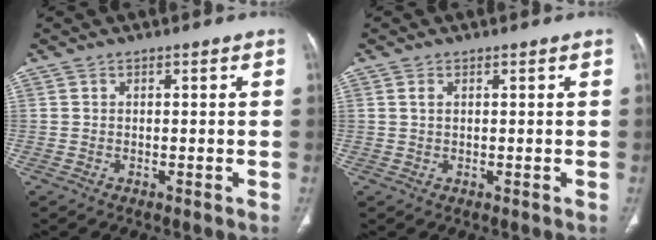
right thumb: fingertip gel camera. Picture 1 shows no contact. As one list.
[{"total": 1.2, "force": [0.5, 0.7, 0.9], "torque": [-0.021, 0.003, 0.012]}]